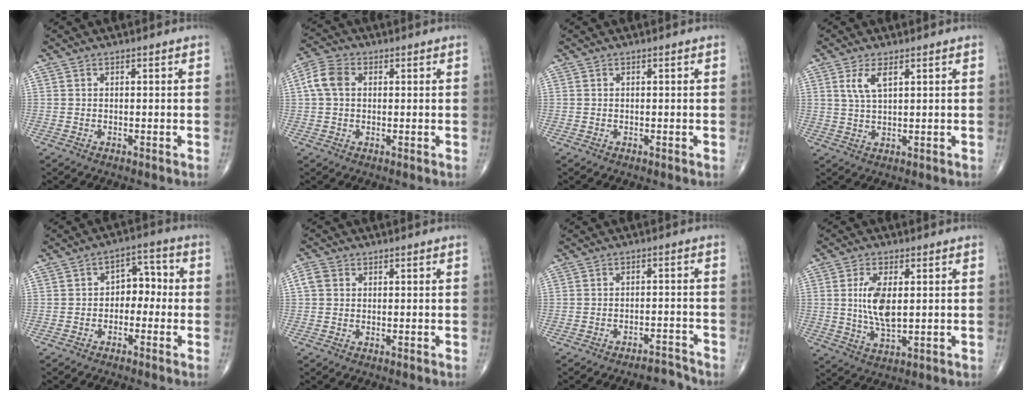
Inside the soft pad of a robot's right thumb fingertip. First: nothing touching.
{"total": 5.5, "force": [0.9, 3.9, 3.8], "torque": [-0.084, 0.017, 0.012]}
{"total": 0.0}
{"total": 4.2, "force": [1.8, 1.4, 3.5], "torque": [-0.071, -0.003, 0.042]}
{"total": 5.9, "force": [-1.0, 4.2, 4.0], "torque": [-0.029, 0.032, -0.030]}
{"total": 2.4, "force": [0.5, 2.0, 1.2], "torque": [-0.026, 0.008, 0.008]}
{"total": 3.1, "force": [-3.0, 0.6, 0.4], "torque": [-0.004, 0.029, -0.045]}
{"total": 5.8, "force": [0.9, 2.7, 5.0], "torque": [-0.097, -0.009, 0.019]}